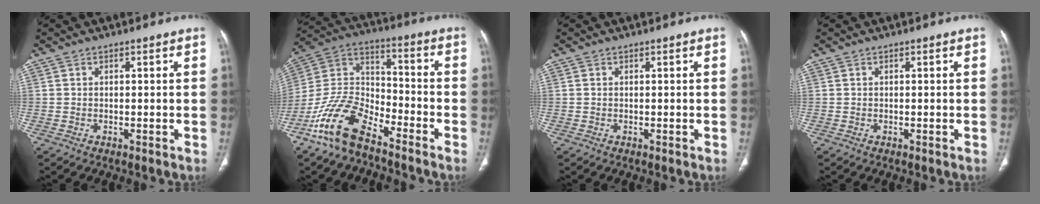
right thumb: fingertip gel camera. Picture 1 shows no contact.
{"total": 14.4, "force": [-10.1, 6.4, 8.0], "torque": [-0.153, 0.069, -0.200]}
{"total": 0.0}
{"total": 0.0}